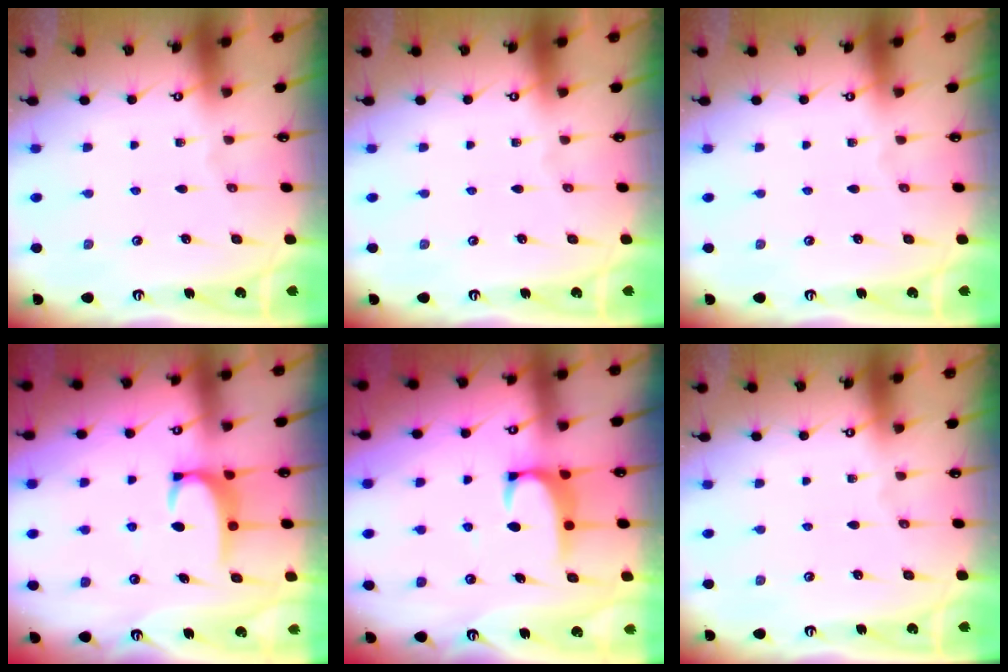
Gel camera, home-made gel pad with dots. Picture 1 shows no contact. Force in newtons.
{"total": 0.0}
{"total": 0.0}
{"total": 3.5, "press": 3.4, "slide": 0.5}
{"total": 2.0, "press": 2.0, "slide": 0.3}
{"total": 0.0}